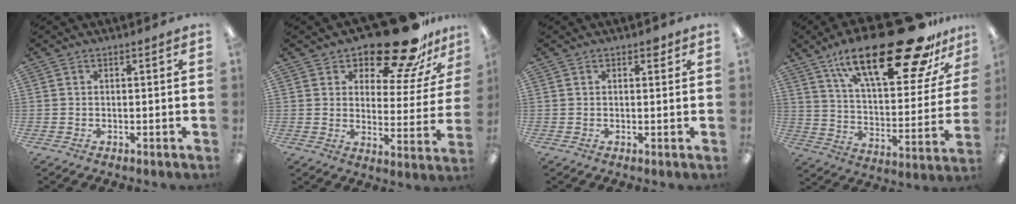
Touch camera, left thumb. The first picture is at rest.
{"total": 19.6, "force": [15.5, 7.0, 9.6], "torque": [-0.148, -0.104, 0.263]}
{"total": 1.4, "force": [0.9, 0.8, 0.8], "torque": [-0.001, -0.004, 0.011]}
{"total": 29.5, "force": [19.1, 10.1, 20.0], "torque": [-0.305, -0.109, 0.312]}